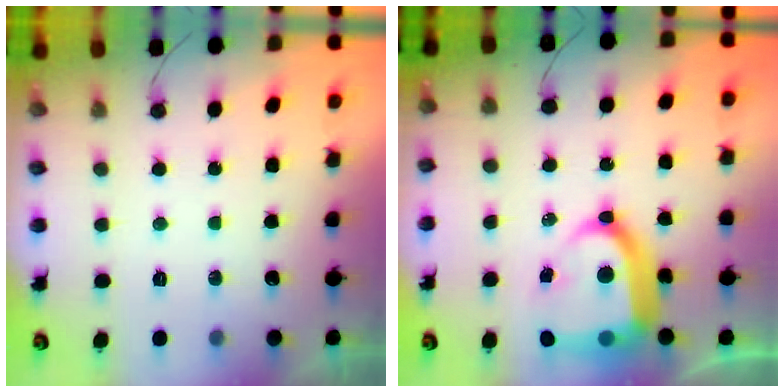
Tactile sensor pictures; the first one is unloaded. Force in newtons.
{"total": 17.6, "press": 17.5, "slide": 1.6}